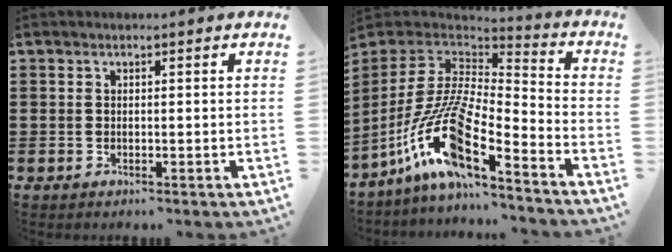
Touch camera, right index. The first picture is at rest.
{"total": 14.2, "force": [-8.1, 4.0, 10.9], "torque": [-0.245, -0.005, -0.167]}